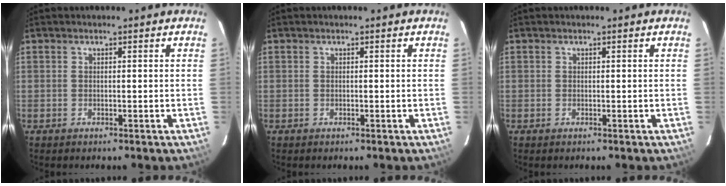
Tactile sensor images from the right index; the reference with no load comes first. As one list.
[{"total": 0.0}, {"total": 0.0}]